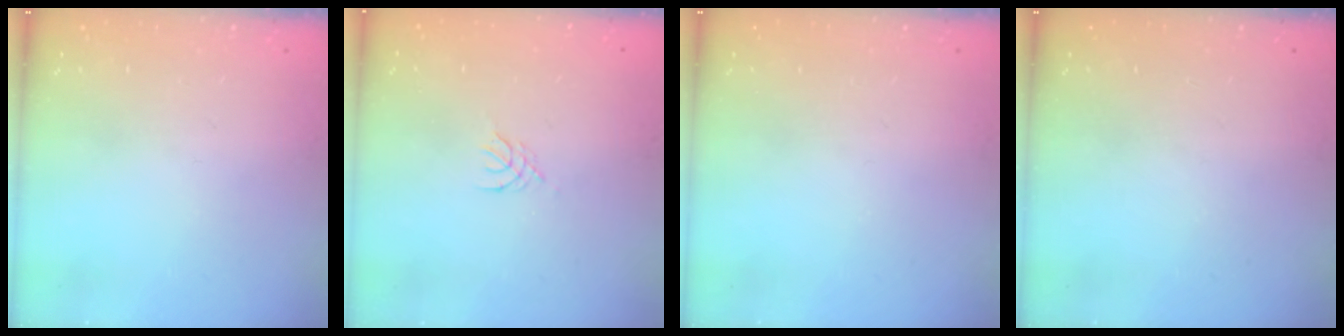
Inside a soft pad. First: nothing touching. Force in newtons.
{"total": 1.2, "press": 1.2, "slide": 0.3}
{"total": 0.0}
{"total": 0.0}